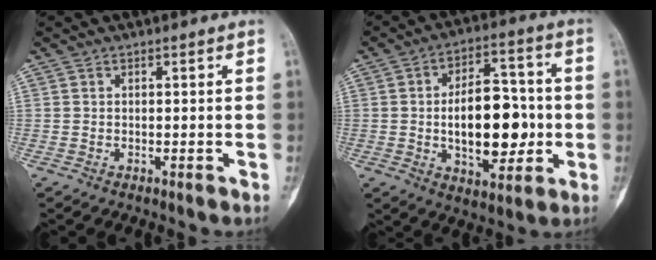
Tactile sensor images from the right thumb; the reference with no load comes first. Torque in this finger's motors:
{"motor_torque": [2.69, 2.32, 1.15, -1.00, 0.52]}